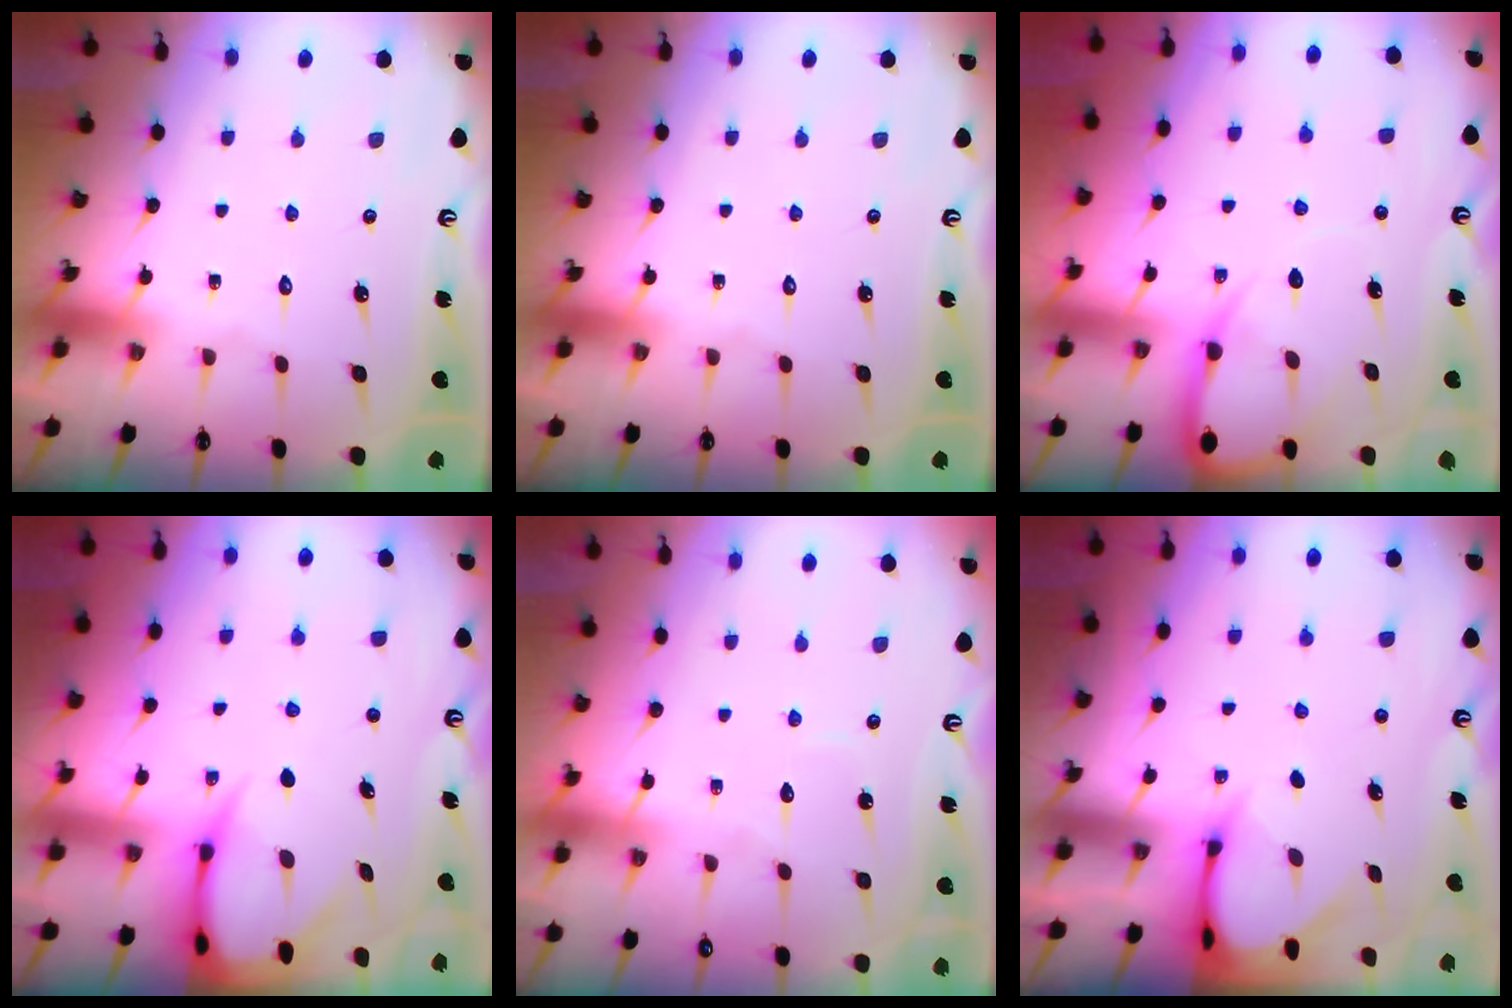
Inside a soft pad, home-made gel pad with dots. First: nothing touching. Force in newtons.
{"total": 0.0}
{"total": 7.3, "press": 7.2, "slide": 0.9}
{"total": 6.3, "press": 6.3, "slide": 0.8}
{"total": 2.8, "press": 2.8, "slide": 0.3}
{"total": 4.5, "press": 4.4, "slide": 0.5}